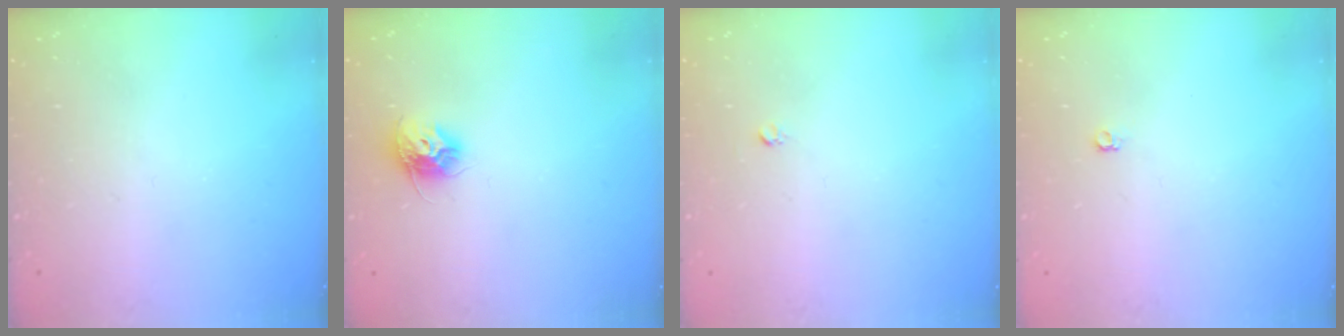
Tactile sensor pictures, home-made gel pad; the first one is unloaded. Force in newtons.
{"total": 9.4, "press": 9.4, "slide": 0.2}
{"total": 2.5, "press": 2.5, "slide": 0.2}
{"total": 3.6, "press": 3.5, "slide": 0.6}